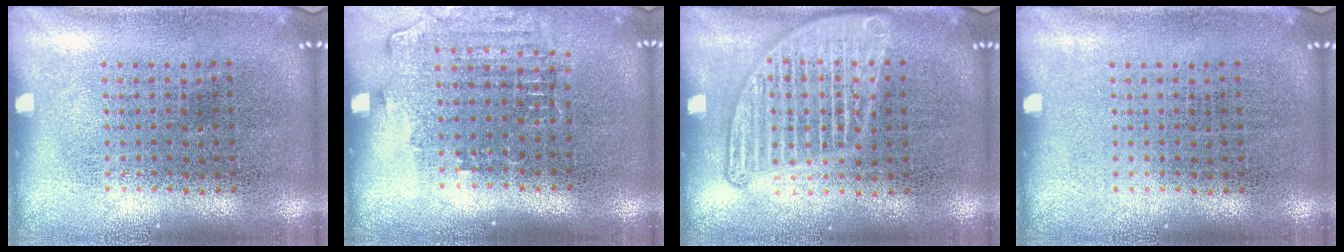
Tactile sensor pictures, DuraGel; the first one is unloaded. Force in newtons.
{"total": 1.5, "press": 1.3, "slide": 0.7}
{"total": 1.7, "press": 1.7, "slide": 0.2}
{"total": 0.0}